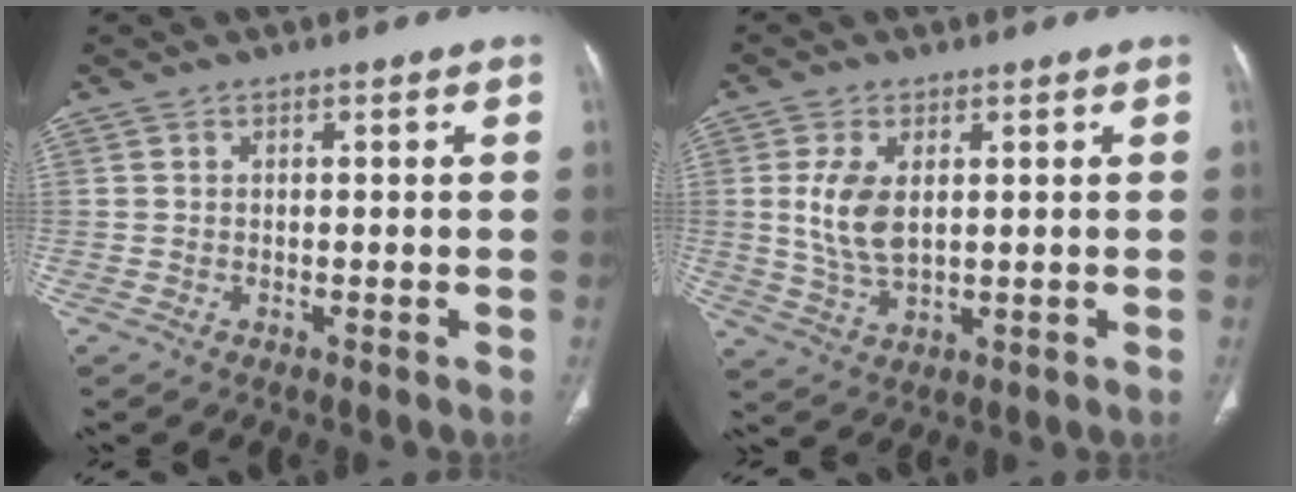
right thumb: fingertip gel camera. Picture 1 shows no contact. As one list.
[{"total": 7.8, "force": [1.4, 4.1, 6.4], "torque": [-0.133, -0.010, 0.035]}]